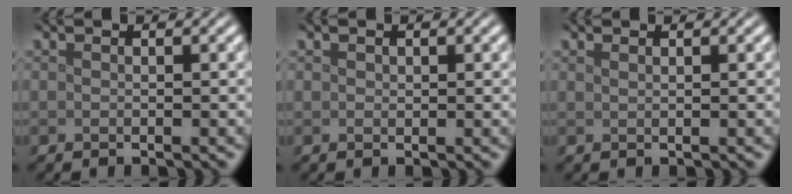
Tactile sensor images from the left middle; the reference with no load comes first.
{"total": 0.5, "force": [0.3, 0.4, 0.2], "torque": [-0.003, -0.001, 0.007]}
{"total": 0.6, "force": [0.5, 0.2, 0.3], "torque": [-0.004, 0.002, 0.008]}